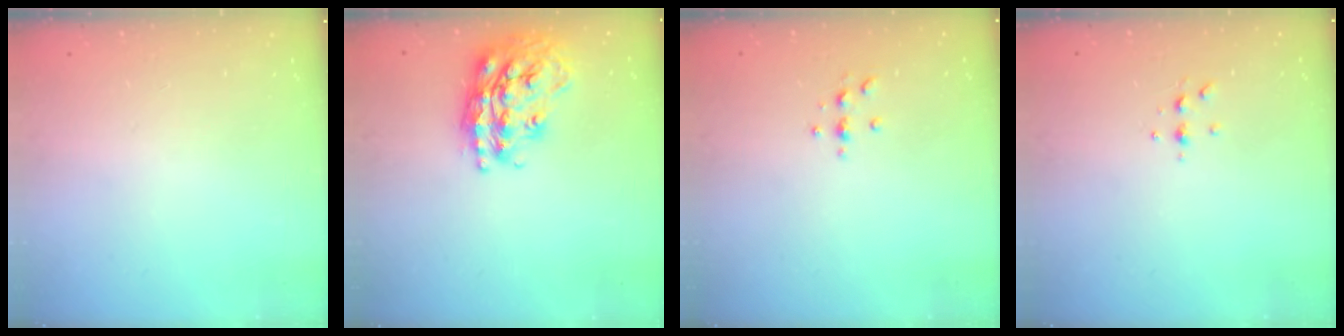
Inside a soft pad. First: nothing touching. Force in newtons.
{"total": 20.8, "press": 20.8, "slide": 1.4}
{"total": 3.0, "press": 3.0, "slide": 0.4}
{"total": 4.4, "press": 4.3, "slide": 0.5}